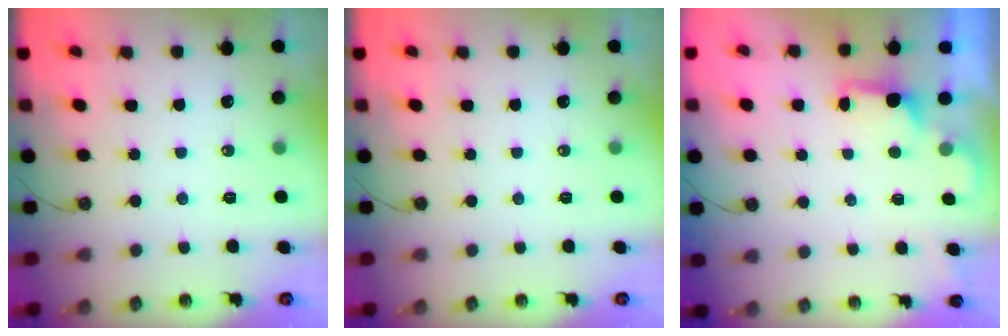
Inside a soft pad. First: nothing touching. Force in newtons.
{"total": 0.0}
{"total": 1.7, "press": 1.5, "slide": 0.9}